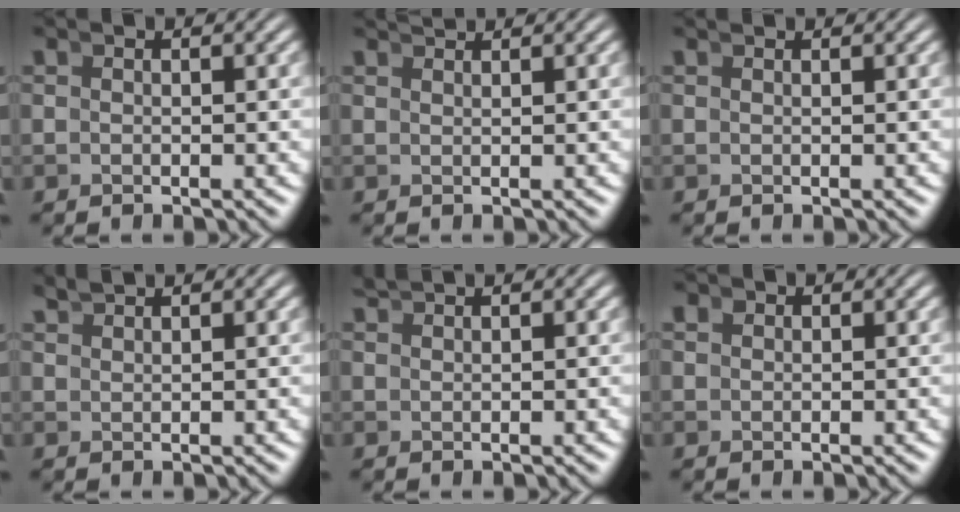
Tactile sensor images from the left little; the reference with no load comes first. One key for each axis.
{"total": 1.9, "fx": 1.7, "fy": -0.9, "fz": 0.0, "tx": 0.012, "ty": 0.003, "tz": 0.033}
{"total": 0.0}
{"total": 1.5, "fx": 1.4, "fy": -0.6, "fz": 0.2, "tx": 0.004, "ty": 0.005, "tz": 0.029}
{"total": 1.2, "fx": 1.1, "fy": -0.6, "fz": 0.2, "tx": 0.001, "ty": 0.004, "tz": 0.021}
{"total": 0.7, "fx": 0.7, "fy": 0.0, "fz": 0.2, "tx": 0.000, "ty": -0.001, "tz": 0.020}